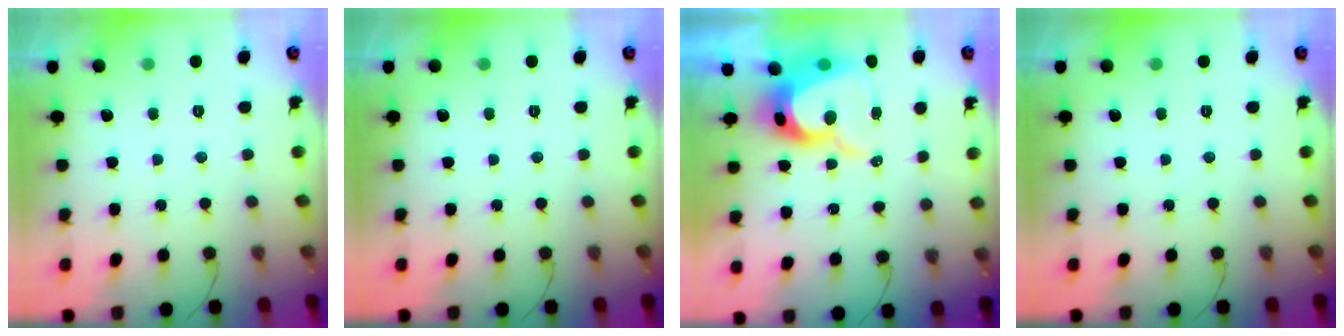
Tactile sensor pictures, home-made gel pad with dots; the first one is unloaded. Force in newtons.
{"total": 0.0}
{"total": 13.0, "press": 13.0, "slide": 1.1}
{"total": 0.0}